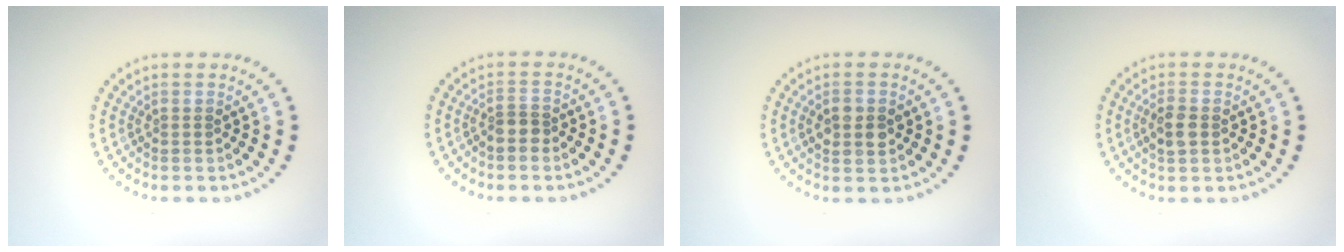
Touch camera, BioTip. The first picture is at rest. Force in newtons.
{"total": 1.7, "press": 1.5, "slide": 0.9}
{"total": 2.9, "press": 2.9, "slide": 0.1}
{"total": 2.0, "press": 2.0, "slide": 0.3}